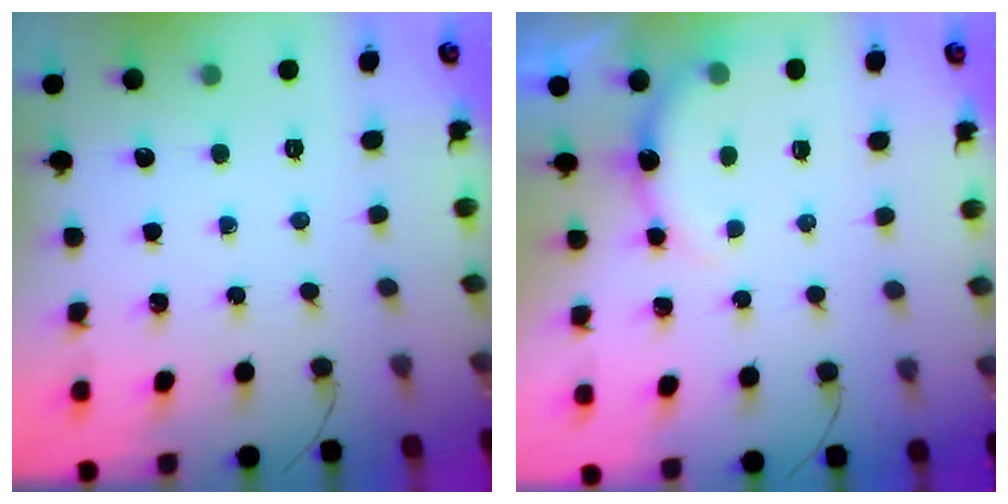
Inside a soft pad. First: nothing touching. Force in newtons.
{"total": 4.8, "press": 4.8, "slide": 0.8}